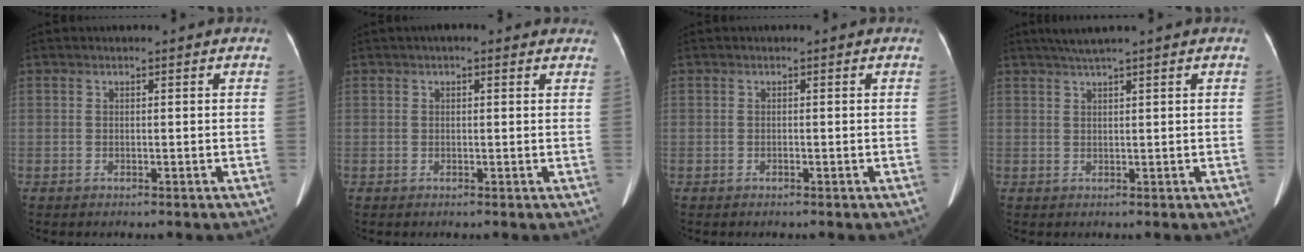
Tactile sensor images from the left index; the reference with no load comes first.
{"total": 3.7, "force": [2.7, 1.2, 2.3], "torque": [-0.024, 0.028, 0.028]}
{"total": 0.0}
{"total": 3.2, "force": [2.5, -0.7, 1.9], "torque": [-0.035, 0.013, 0.049]}